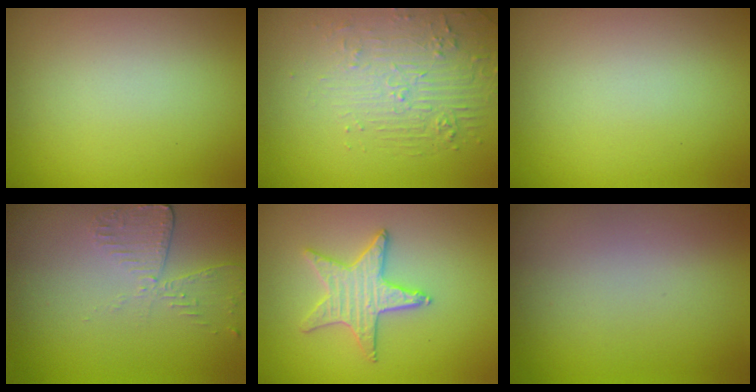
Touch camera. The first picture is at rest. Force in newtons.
{"total": 2.1, "press": 1.5, "slide": 1.5}
{"total": 0.0}
{"total": 2.6, "press": 2.3, "slide": 1.1}
{"total": 3.2, "press": 3.2, "slide": 0.5}
{"total": 0.0}